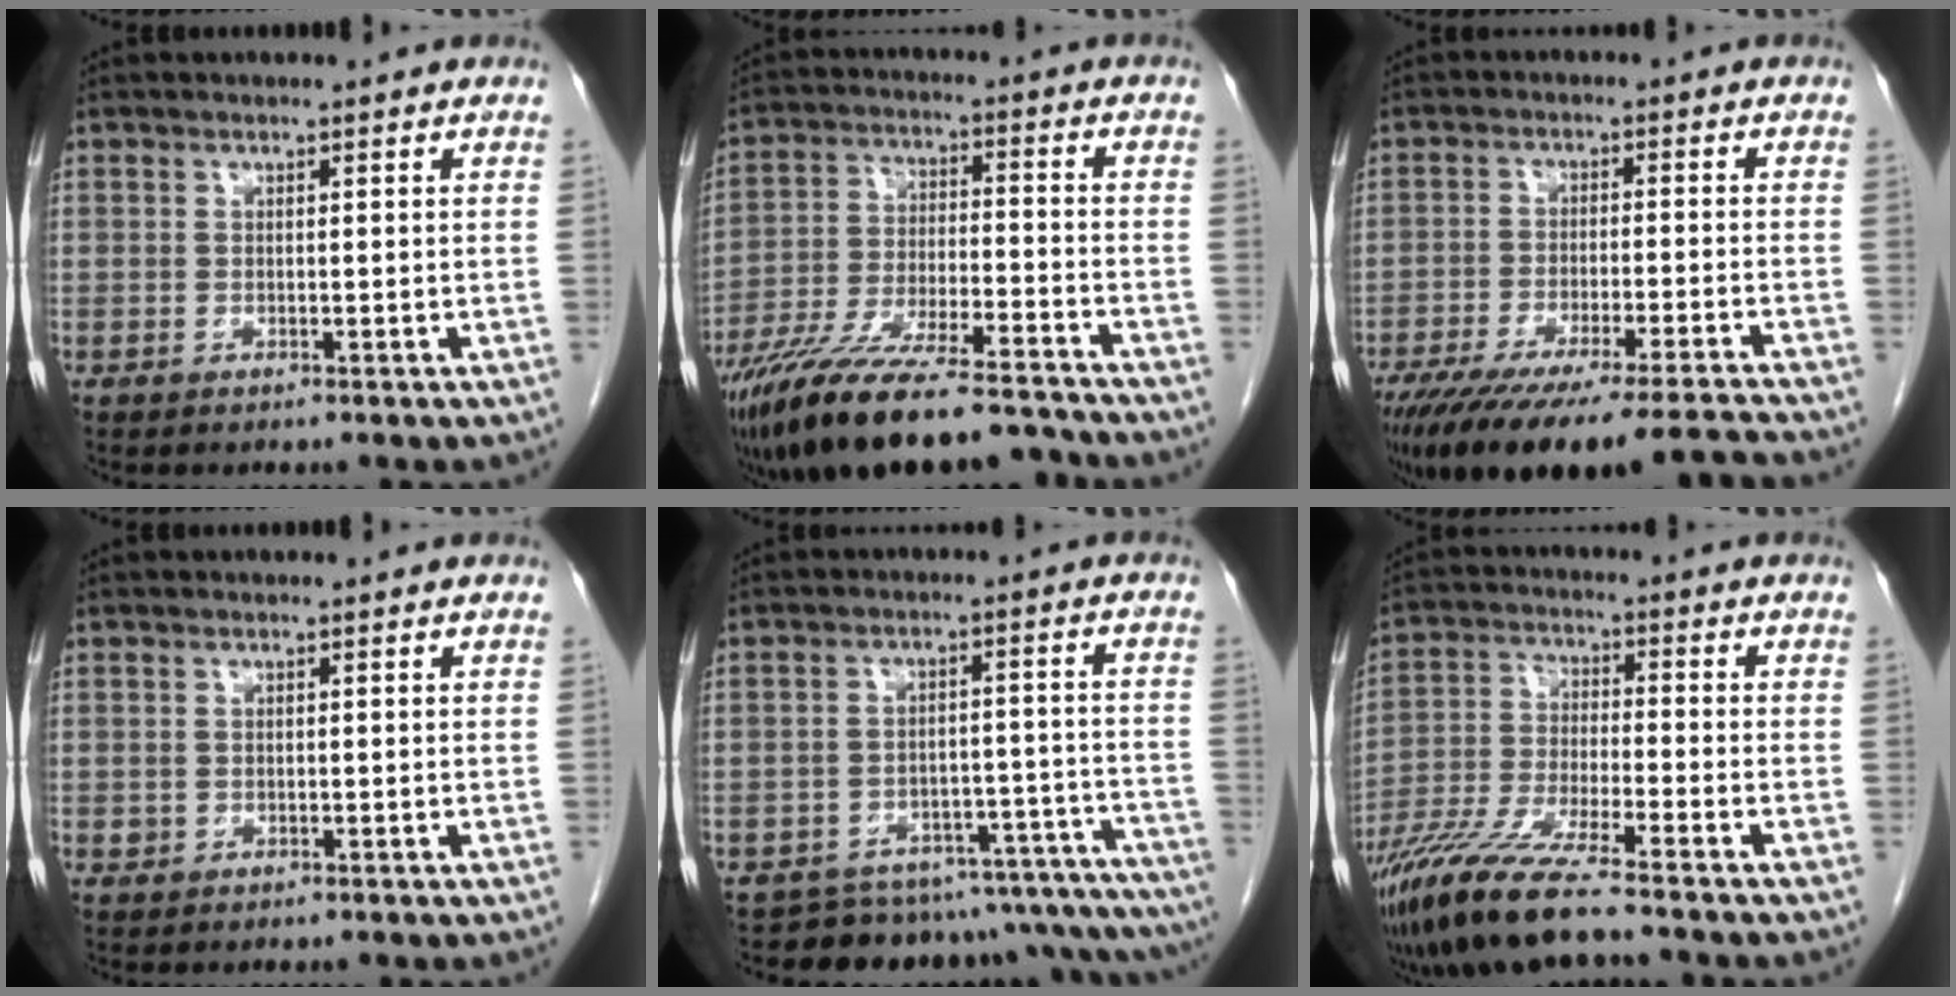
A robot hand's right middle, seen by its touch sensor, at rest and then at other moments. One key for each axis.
{"total": 19.0, "fx": -16.1, "fy": 2.9, "fz": 9.8, "tx": -0.174, "ty": -0.021, "tz": -0.271}
{"total": 19.5, "fx": -17.0, "fy": 0.0, "fz": 9.6, "tx": -0.128, "ty": -0.045, "tz": -0.254}
{"total": 0.5, "fx": -0.1, "fy": 0.5, "fz": 0.1, "tx": 0.000, "ty": 0.003, "tz": -0.001}
{"total": 17.6, "fx": -17.0, "fy": 3.7, "fz": 2.5, "tx": 0.014, "ty": 0.041, "tz": -0.202}
{"total": 11.4, "fx": -9.0, "fy": -0.1, "fz": 7.0, "tx": -0.143, "ty": -0.035, "tz": -0.169}